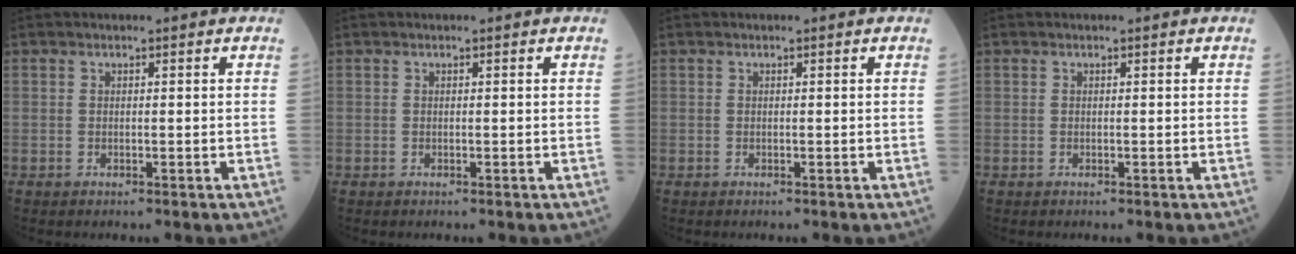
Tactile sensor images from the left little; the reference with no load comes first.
{"total": 0.0}
{"total": 0.0}
{"total": 0.0}